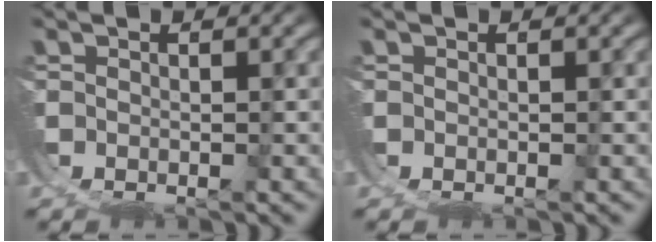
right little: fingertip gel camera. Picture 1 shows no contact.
{"total": 0.0}